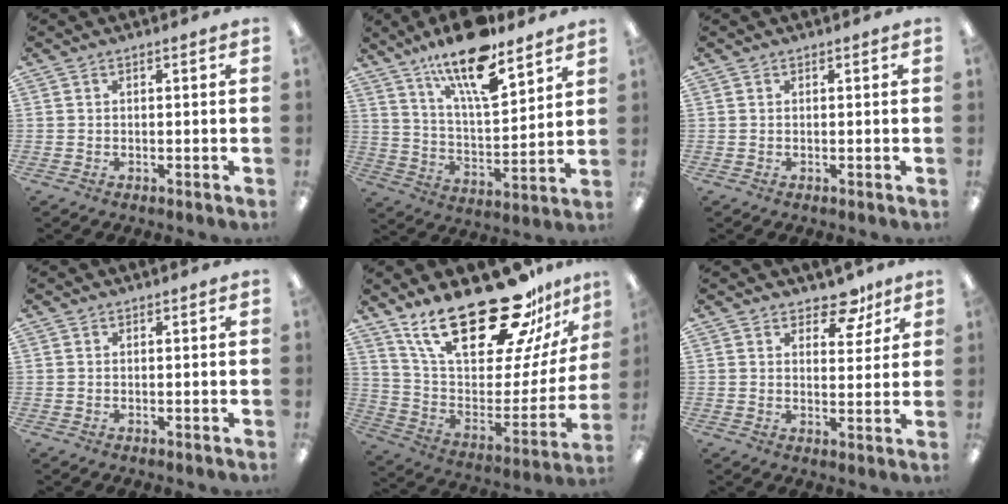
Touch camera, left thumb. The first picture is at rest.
{"total": 17.6, "force": [12.8, 5.2, 11.0], "torque": [-0.185, -0.076, 0.212]}
{"total": 0.0}
{"total": 0.0}
{"total": 28.6, "force": [19.9, 9.7, 18.1], "torque": [-0.303, -0.135, 0.344]}
{"total": 7.4, "force": [5.5, 4.0, 3.1], "torque": [-0.031, -0.029, 0.093]}